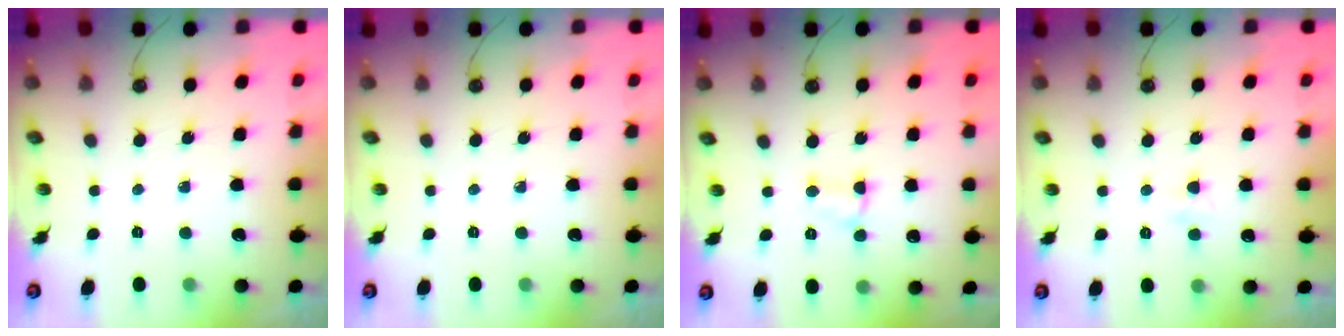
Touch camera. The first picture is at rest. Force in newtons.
{"total": 0.0}
{"total": 2.8, "press": 2.8, "slide": 0.5}
{"total": 2.9, "press": 2.8, "slide": 0.5}